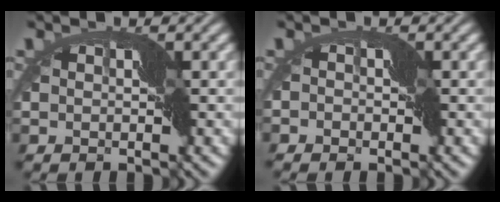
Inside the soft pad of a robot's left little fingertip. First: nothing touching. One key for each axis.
{"total": 1.4, "fx": -1.0, "fy": 1.0, "fz": 0.1, "tx": 0.003, "ty": 0.011, "tz": -0.018}